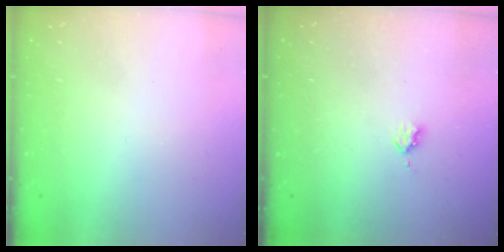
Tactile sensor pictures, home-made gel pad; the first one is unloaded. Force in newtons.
{"total": 2.7, "press": 2.6, "slide": 0.5}